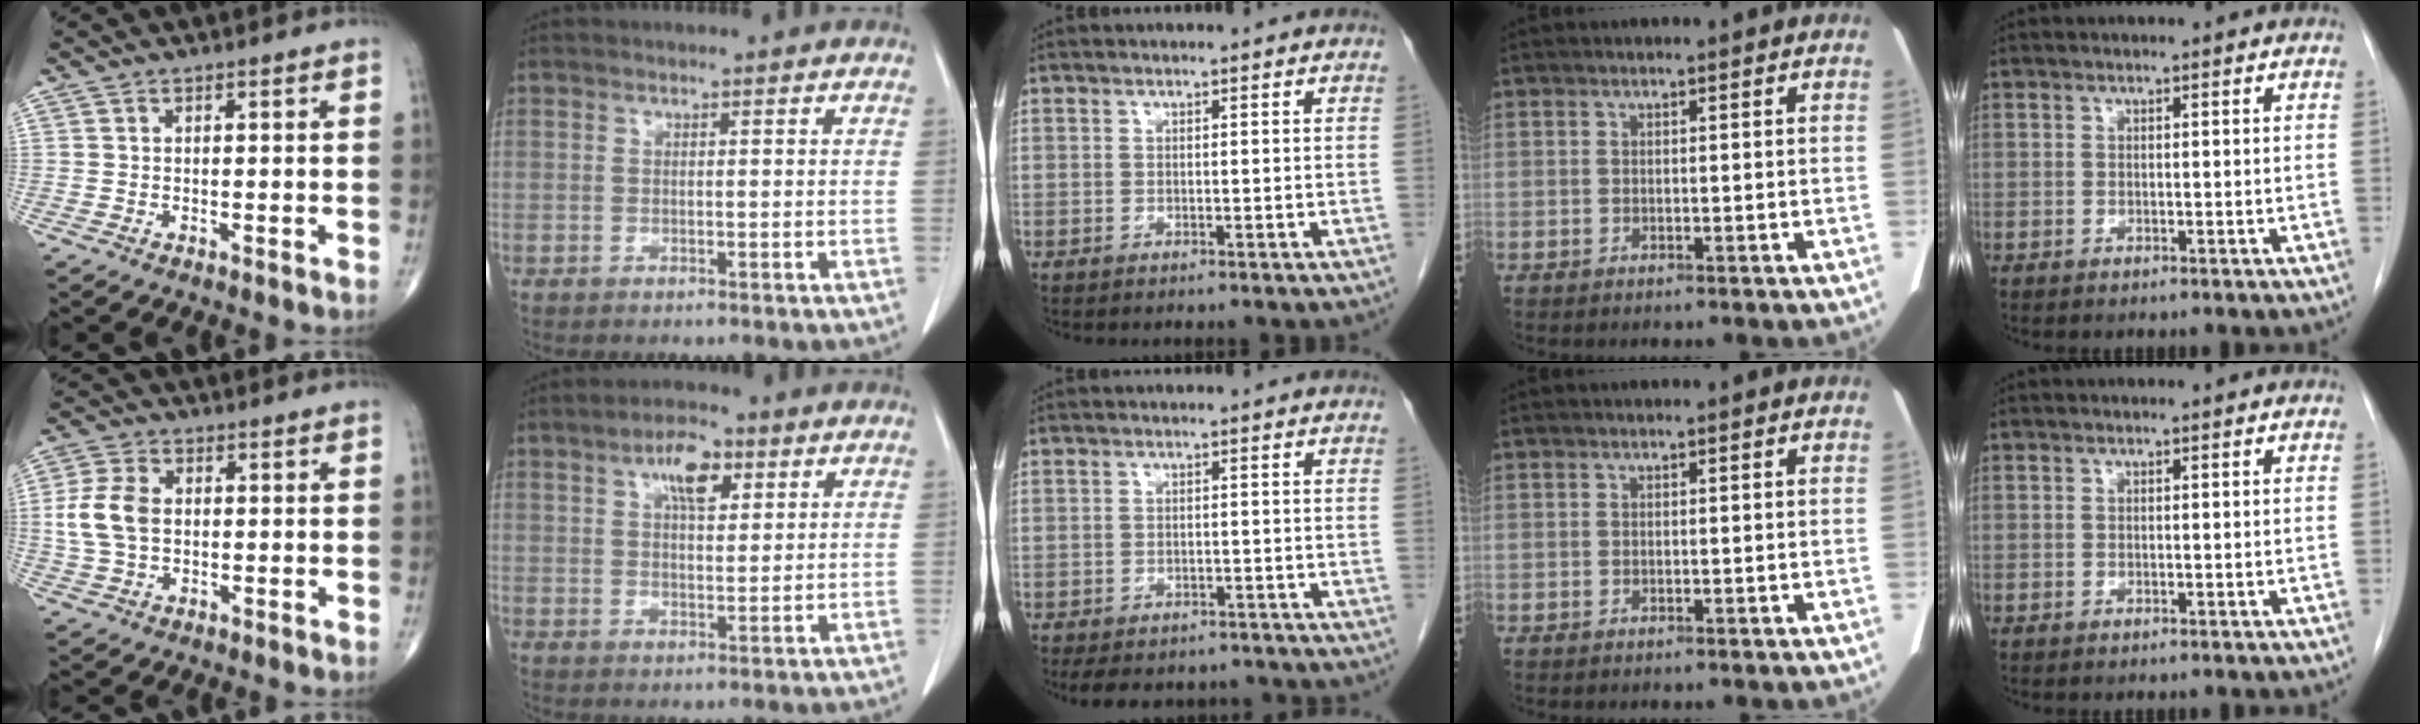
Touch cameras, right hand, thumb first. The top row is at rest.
{"thumb": {"total": 7.9, "force": [0.3, 5.3, 5.9], "torque": [-0.122, 0.010, 0.006]}, "index": {"total": 6.2, "force": [3.0, 2.5, 4.9], "torque": [-0.084, 0.008, 0.047]}, "middle": {"total": 10.2, "force": [-8.8, 4.1, 3.1], "torque": [-0.055, 0.003, -0.108]}}